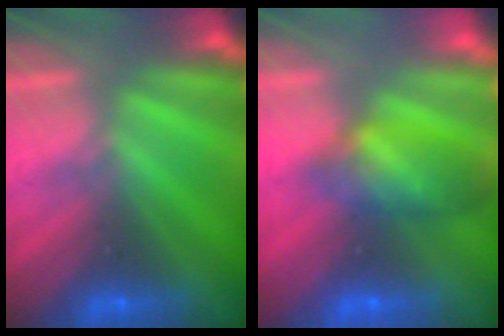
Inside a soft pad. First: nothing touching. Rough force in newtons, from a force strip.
{"total": 10.1}